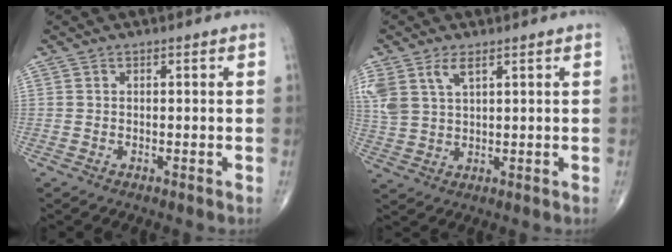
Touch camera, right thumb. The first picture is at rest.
{"total": 7.8, "force": [4.0, 4.0, 5.3], "torque": [-0.124, -0.004, 0.087]}